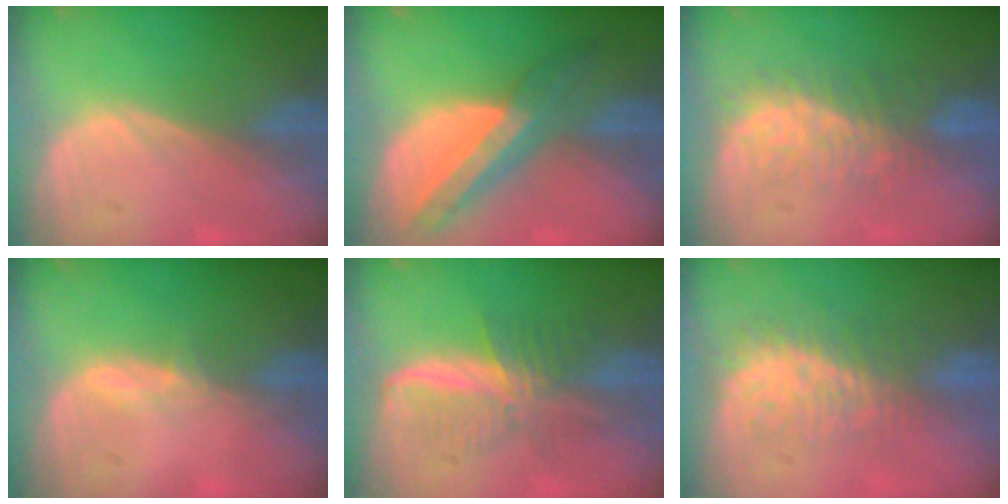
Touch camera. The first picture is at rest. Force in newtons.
{"total": 8.5, "press": 7.3, "slide": 4.4}
{"total": 6.7, "press": 6.6, "slide": 1.2}
{"total": 1.6, "press": 1.5, "slide": 0.6}
{"total": 6.1, "press": 6.1, "slide": 0.4}
{"total": 7.8, "press": 7.2, "slide": 2.9}